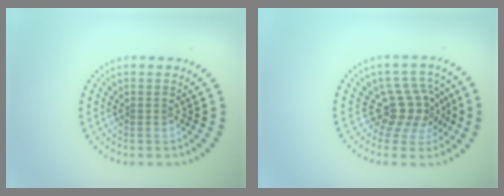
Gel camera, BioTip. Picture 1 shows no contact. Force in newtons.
{"total": 3.8, "press": 2.9, "slide": 2.4}